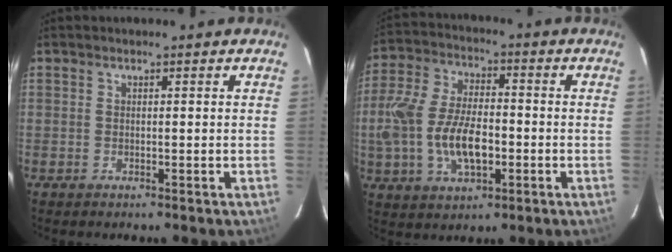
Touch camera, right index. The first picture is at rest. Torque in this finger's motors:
{"motor_torque": [0.44, -0.08, 0.55, 0.21]}